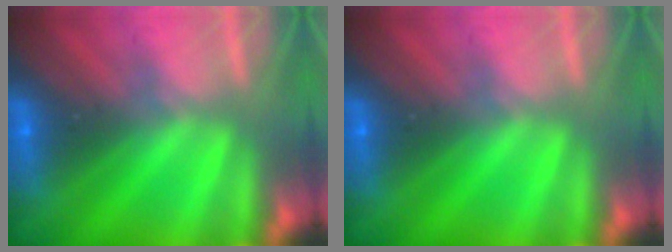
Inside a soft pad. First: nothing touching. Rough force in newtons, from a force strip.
{"total": 0.0}